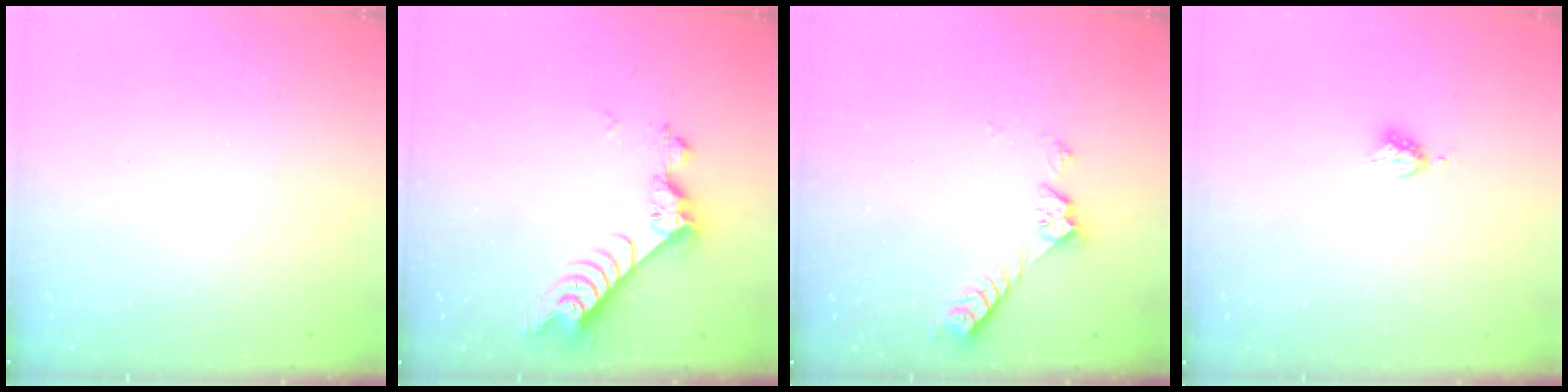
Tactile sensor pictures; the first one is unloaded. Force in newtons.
{"total": 7.0, "press": 7.0, "slide": 0.5}
{"total": 4.9, "press": 4.8, "slide": 0.6}
{"total": 4.2, "press": 4.2, "slide": 0.6}